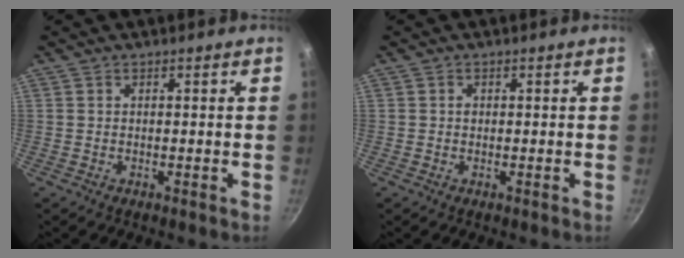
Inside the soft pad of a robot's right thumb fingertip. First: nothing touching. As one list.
[{"total": 0.7, "force": [0.1, 0.6, 0.3], "torque": [-0.004, 0.003, 0.001]}]